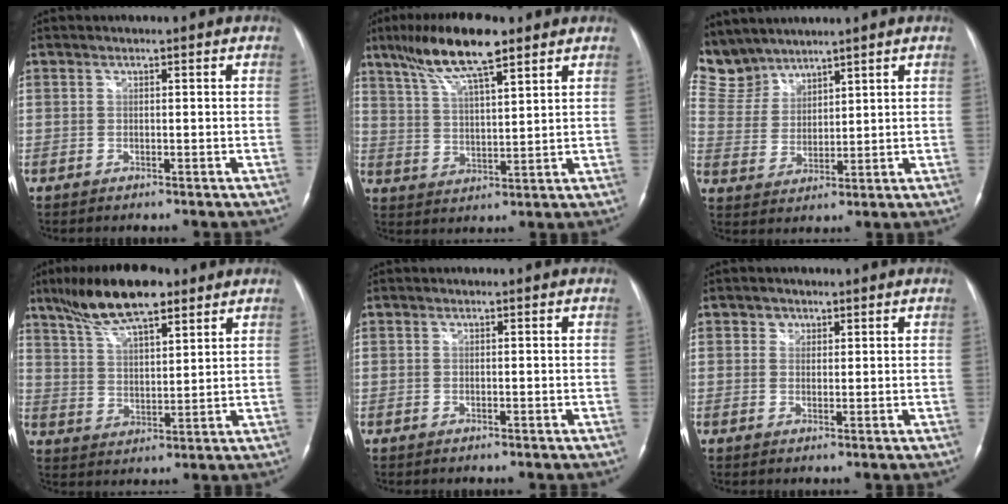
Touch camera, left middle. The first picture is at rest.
{"total": 11.9, "force": [8.2, 2.1, 8.4], "torque": [-0.161, 0.019, 0.147]}
{"total": 7.7, "force": [7.3, 2.4, -0.2], "torque": [-0.007, 0.012, 0.166]}
{"total": 12.7, "force": [9.2, 3.4, 8.1], "torque": [-0.149, 0.018, 0.165]}
{"total": 0.0}
{"total": 1.7, "force": [0.9, 1.4, 0.2], "torque": [0.004, -0.001, 0.010]}